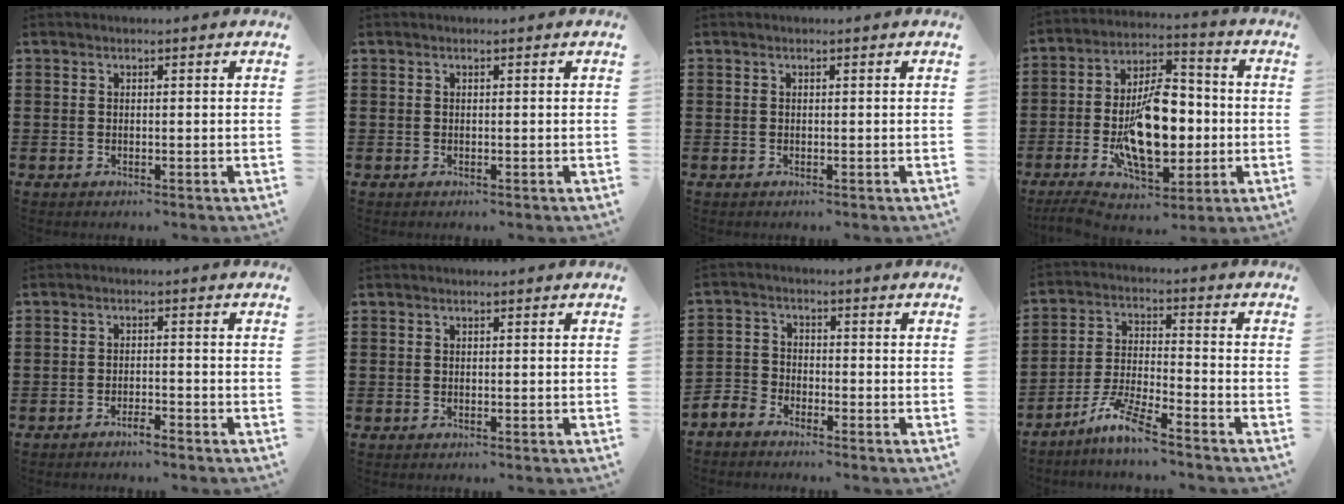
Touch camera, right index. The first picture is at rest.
{"total": 0.0}
{"total": 0.0}
{"total": 15.0, "force": [-2.5, 7.7, 12.6], "torque": [-0.228, -0.002, -0.037]}
{"total": 2.0, "force": [-1.9, 0.1, 0.6], "torque": [-0.014, 0.002, -0.038]}
{"total": 0.0}
{"total": 3.0, "force": [-2.9, 1.0, -0.1], "torque": [-0.016, 0.002, -0.065]}
{"total": 7.4, "force": [-6.1, 0.3, 4.3], "torque": [-0.103, -0.012, -0.121]}